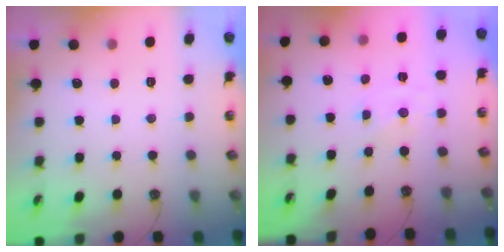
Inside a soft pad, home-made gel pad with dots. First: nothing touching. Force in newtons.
{"total": 0.0}